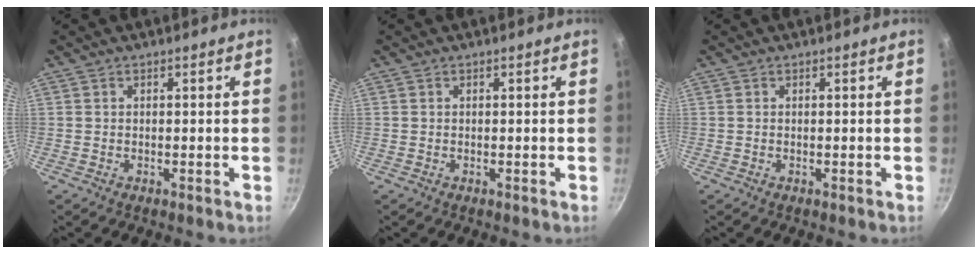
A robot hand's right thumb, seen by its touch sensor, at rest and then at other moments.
{"total": 0.0}
{"total": 0.0}